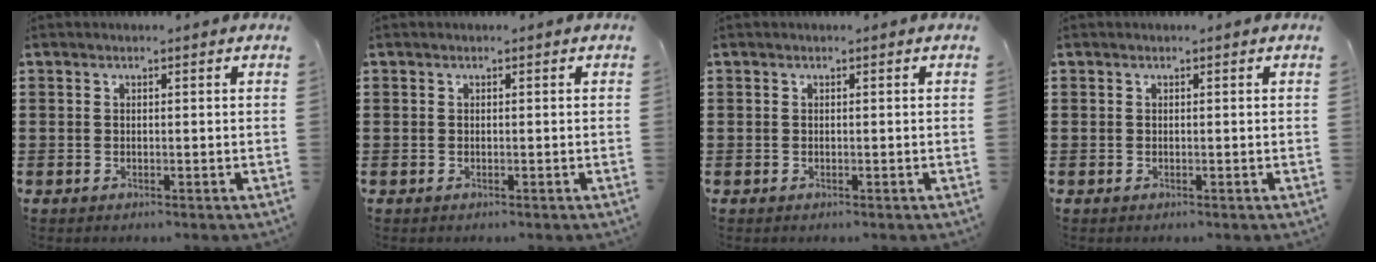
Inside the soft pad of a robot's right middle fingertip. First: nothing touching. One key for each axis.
{"total": 0.0}
{"total": 0.0}
{"total": 0.0}